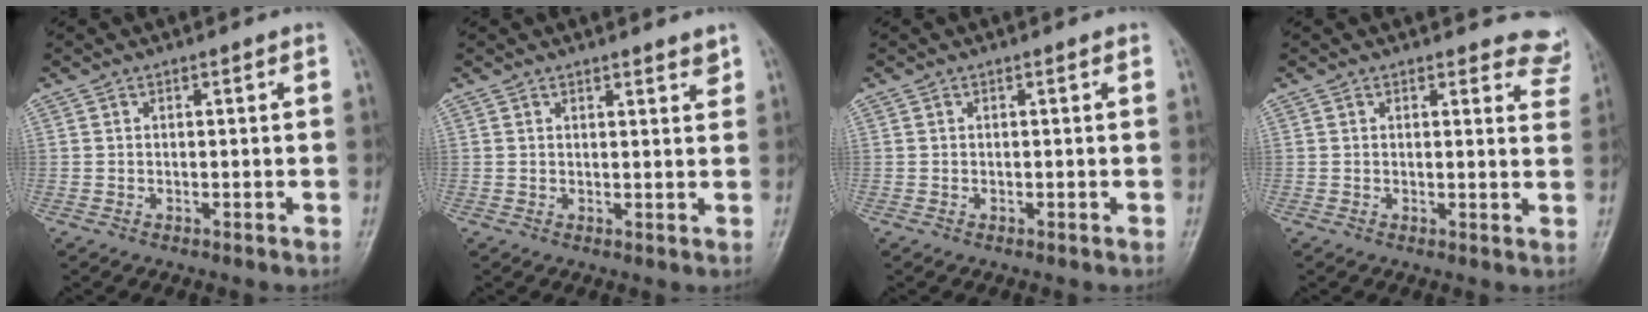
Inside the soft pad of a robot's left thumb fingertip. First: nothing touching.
{"total": 2.3, "force": [1.9, 0.6, 1.2], "torque": [-0.009, -0.012, 0.025]}
{"total": 0.0}
{"total": 6.7, "force": [6.2, 2.4, 0.4], "torque": [0.044, -0.035, 0.036]}